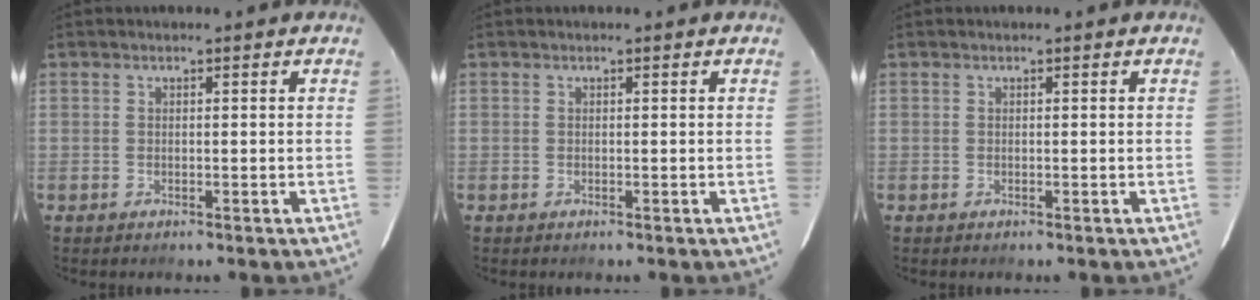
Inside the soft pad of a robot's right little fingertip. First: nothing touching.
{"total": 0.0}
{"total": 0.0}